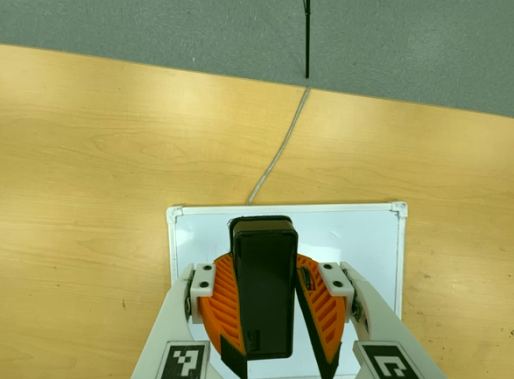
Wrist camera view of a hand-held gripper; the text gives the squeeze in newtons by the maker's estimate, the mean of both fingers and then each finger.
{"total": 9.3, "left": 9.4, "right": 9.2}